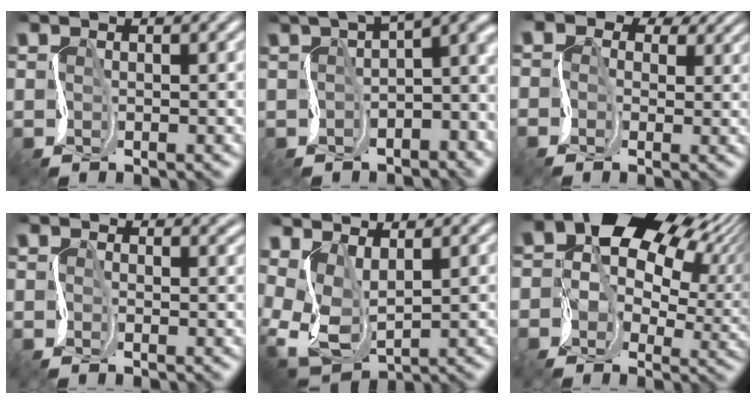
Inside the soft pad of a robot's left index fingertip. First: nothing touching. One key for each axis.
{"total": 6.8, "fx": 0.5, "fy": 3.2, "fz": 6.0, "tx": -0.066, "ty": 0.008, "tz": 0.018}
{"total": 4.9, "fx": 1.5, "fy": 4.0, "fz": 2.5, "tx": -0.050, "ty": 0.011, "tz": -0.002}
{"total": 0.7, "fx": -0.5, "fy": 0.5, "fz": 0.0, "tx": 0.002, "ty": 0.001, "tz": -0.013}
{"total": 3.7, "fx": 0.4, "fy": 2.2, "fz": 3.0, "tx": -0.088, "ty": -0.006, "tz": 0.020}
{"total": 16.6, "fx": 5.2, "fy": 11.7, "fz": 10.6, "tx": -0.168, "ty": 0.031, "tz": 0.099}